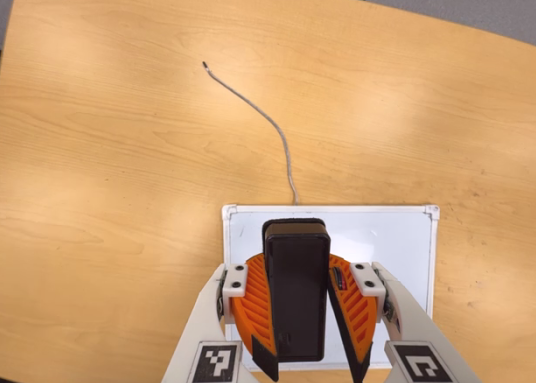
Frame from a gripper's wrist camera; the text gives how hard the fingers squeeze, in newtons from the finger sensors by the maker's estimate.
{"total": 10.5, "left": 9.9, "right": 11.1}